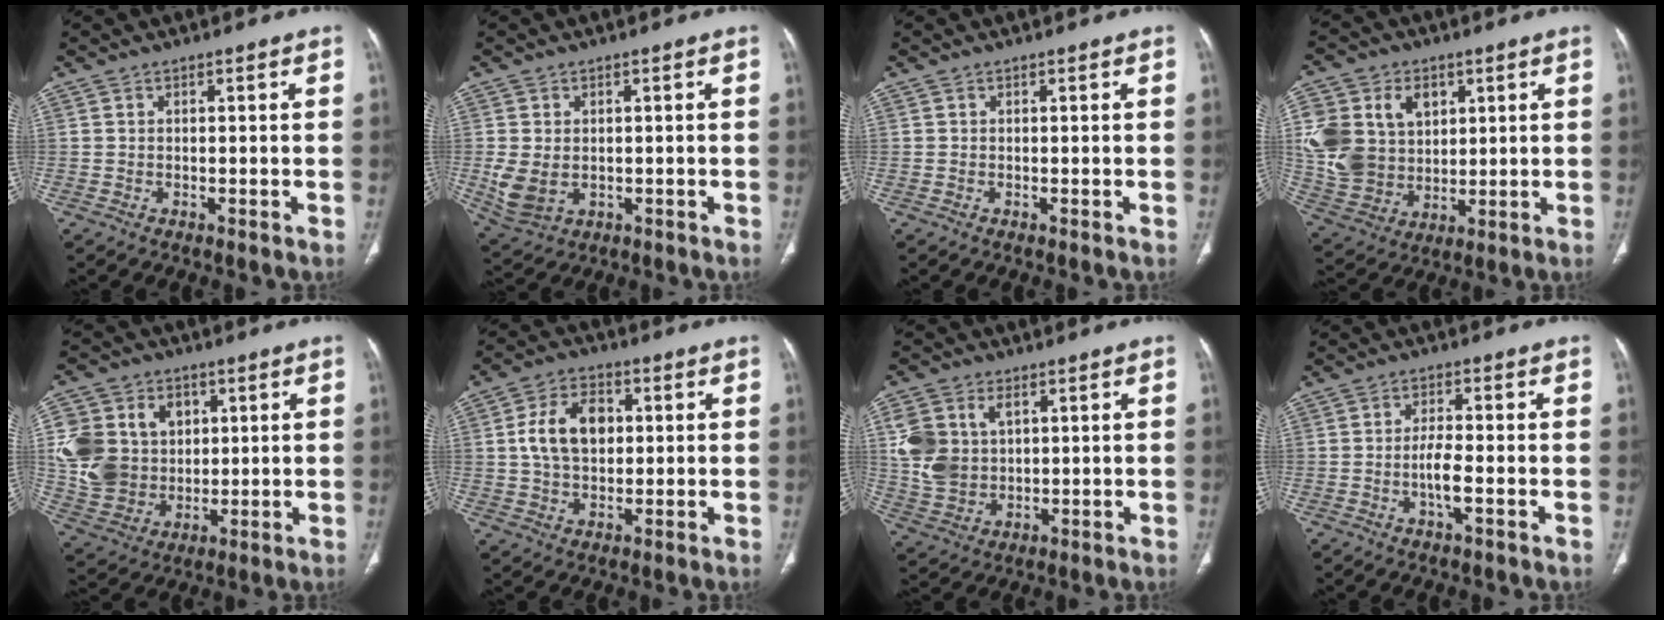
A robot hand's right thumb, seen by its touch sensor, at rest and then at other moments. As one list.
[{"total": 6.9, "force": [-0.6, 5.0, 4.7], "torque": [-0.094, -0.007, 0.005]}, {"total": 0.0}, {"total": 17.9, "force": [4.2, 14.1, 10.2], "torque": [-0.193, 0.003, 0.096]}, {"total": 17.2, "force": [3.0, 14.3, 9.0], "torque": [-0.155, 0.008, 0.073]}, {"total": 10.6, "force": [1.5, 7.2, 7.6], "torque": [-0.118, 0.008, 0.026]}, {"total": 10.7, "force": [2.8, 7.9, 6.6], "torque": [-0.124, -0.002, 0.065]}, {"total": 4.3, "force": [-1.4, 0.9, 4.0], "torque": [-0.082, 0.005, -0.027]}]